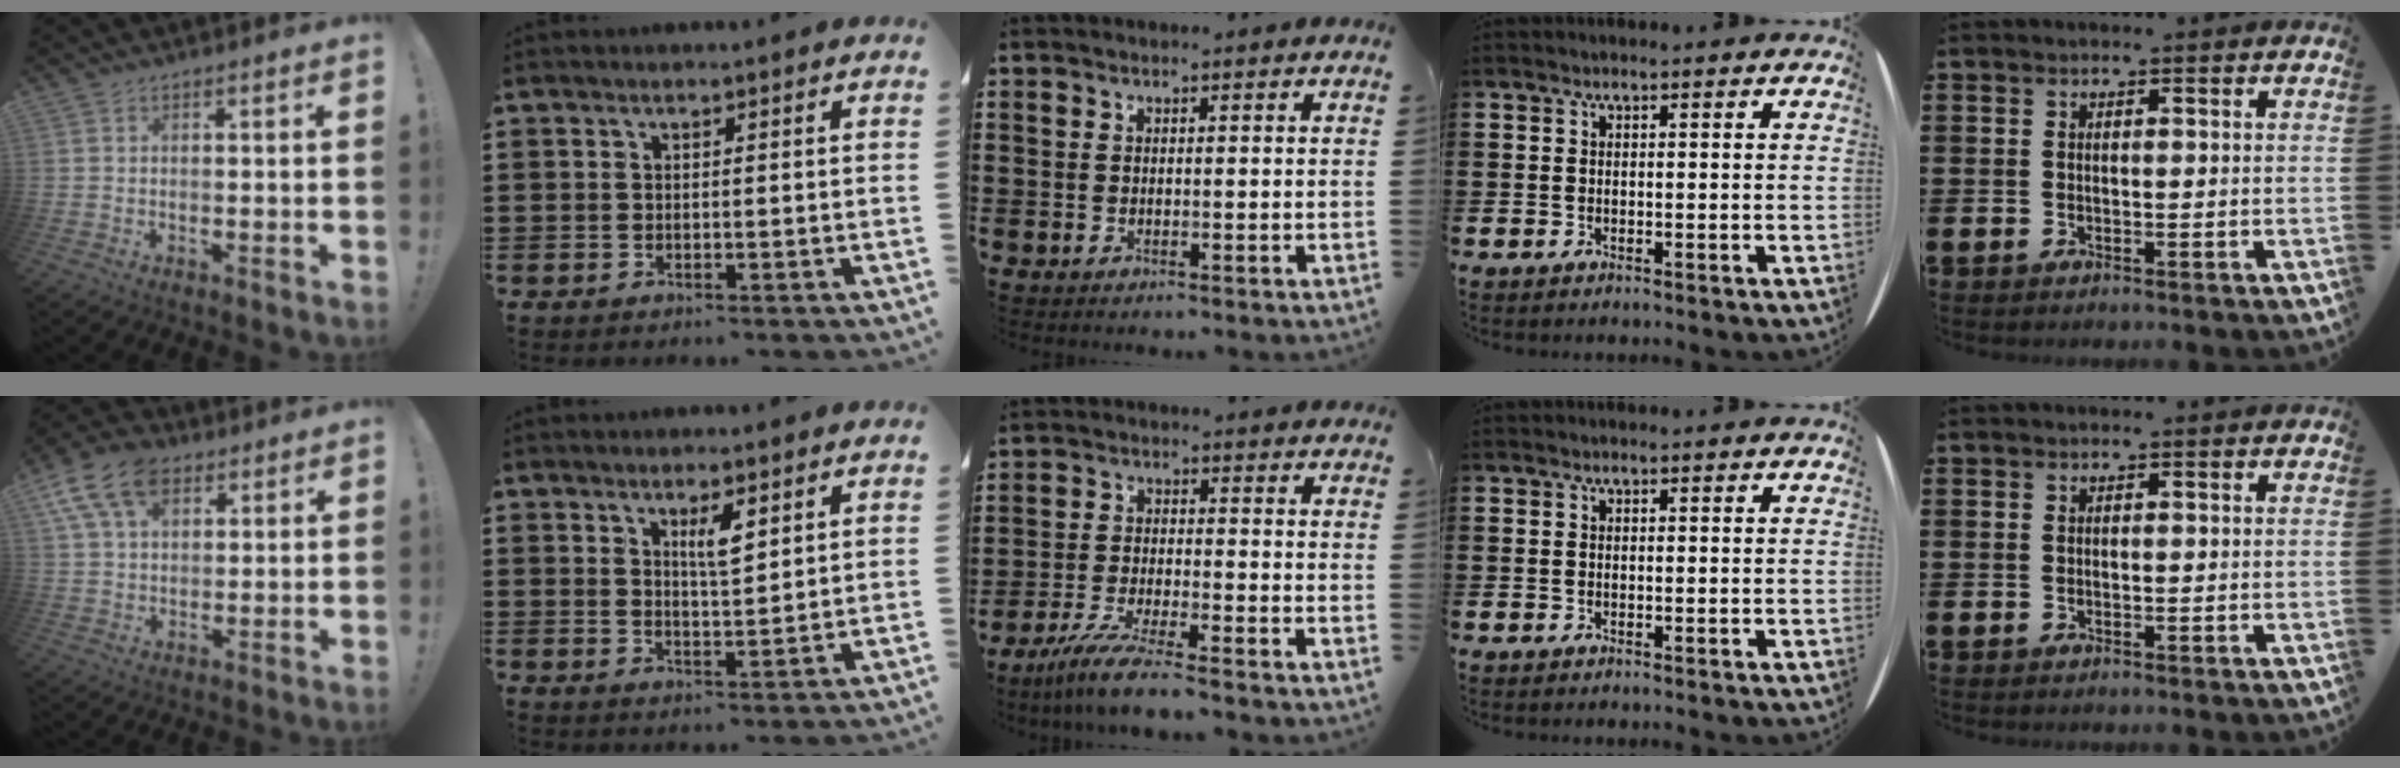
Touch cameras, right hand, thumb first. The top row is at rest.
{"thumb": {"total": 13.4, "force": [6.3, 8.8, 7.9], "torque": [-0.141, -0.017, 0.121]}, "index": {"total": 3.7, "force": [2.1, 0.9, 3.0], "torque": [-0.055, 0.002, 0.033]}, "middle": {"total": 6.2, "force": [-5.3, -0.3, 3.1], "torque": [-0.076, -0.021, -0.106]}}